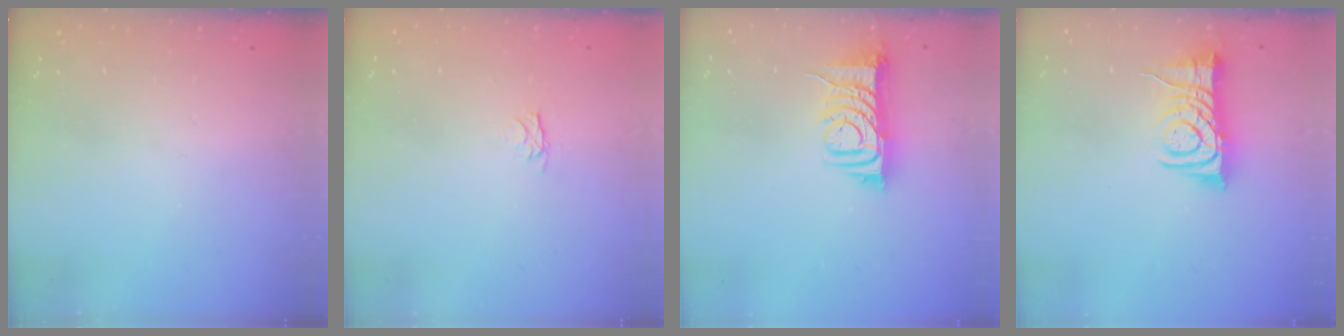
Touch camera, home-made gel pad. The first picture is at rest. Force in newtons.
{"total": 2.8, "press": 2.7, "slide": 0.4}
{"total": 7.9, "press": 7.9, "slide": 1.0}
{"total": 8.0, "press": 8.0, "slide": 0.7}